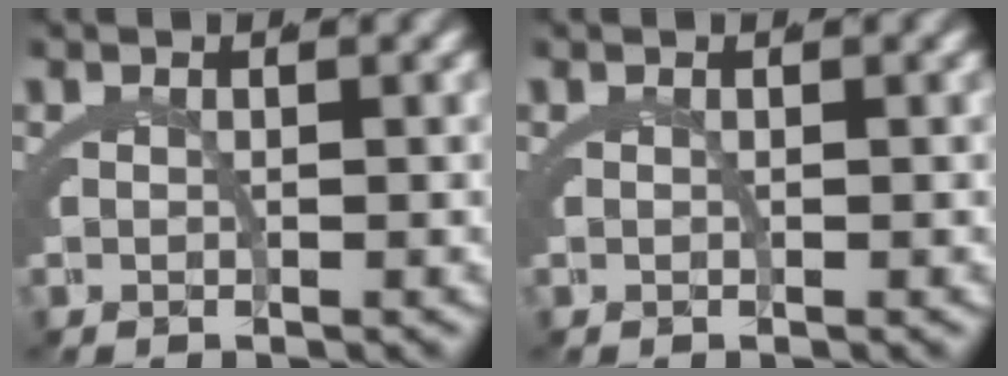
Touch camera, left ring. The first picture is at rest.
{"total": 0.0}